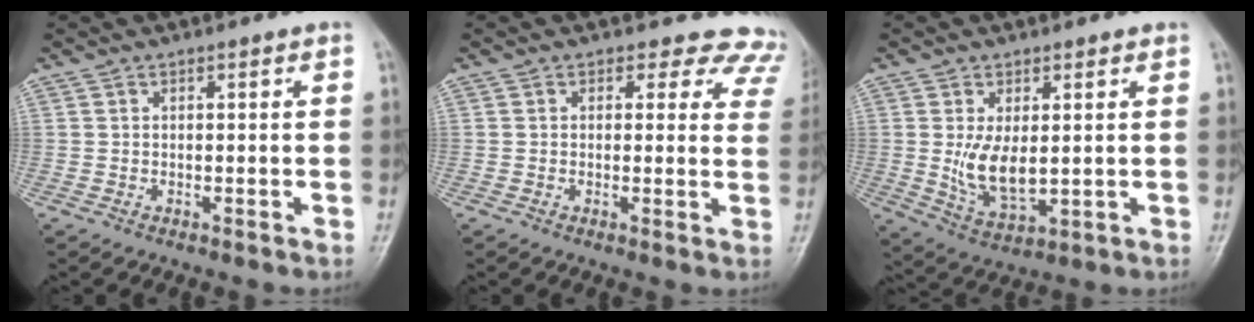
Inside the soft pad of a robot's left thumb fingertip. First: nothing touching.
{"total": 8.8, "force": [7.4, 4.7, 0.9], "torque": [0.046, -0.029, 0.045]}
{"total": 8.0, "force": [0.7, 4.3, 6.7], "torque": [-0.111, -0.023, 0.026]}